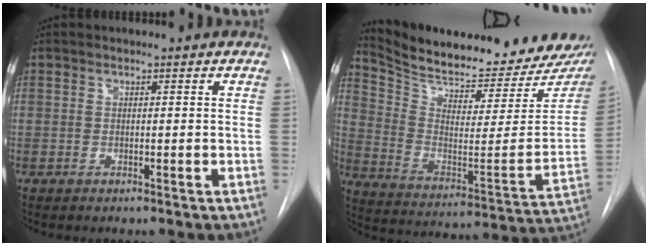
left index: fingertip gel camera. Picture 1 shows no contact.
{"total": 24.1, "force": [22.0, 4.1, 8.8], "torque": [-0.146, -0.080, 0.314]}